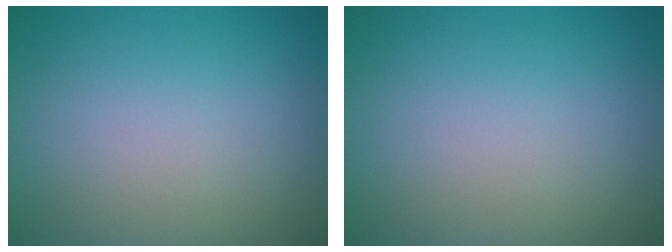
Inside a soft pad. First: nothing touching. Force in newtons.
{"total": 0.0}